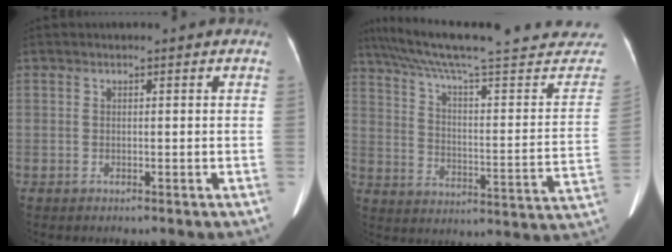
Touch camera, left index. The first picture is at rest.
{"total": 32.2, "force": [29.3, 2.5, 13.1], "torque": [-0.200, -0.098, 0.375]}